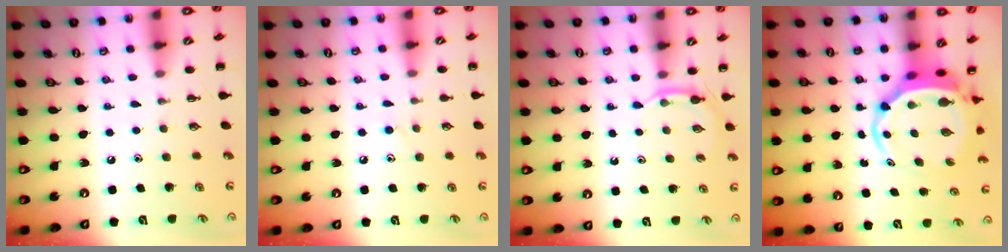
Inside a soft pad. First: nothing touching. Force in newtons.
{"total": 7.6, "press": 7.1, "slide": 2.6}
{"total": 5.4, "press": 5.4, "slide": 1.0}
{"total": 6.4, "press": 6.2, "slide": 1.8}